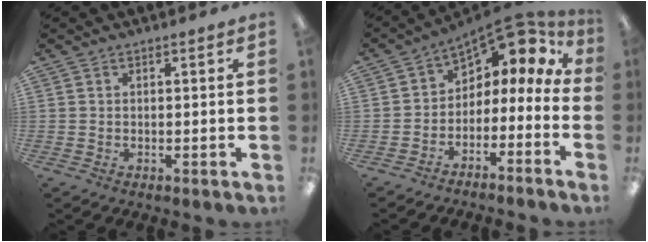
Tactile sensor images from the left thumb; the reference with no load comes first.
{"total": 4.7, "force": [2.1, 3.8, 1.9], "torque": [-0.021, -0.033, 0.034]}